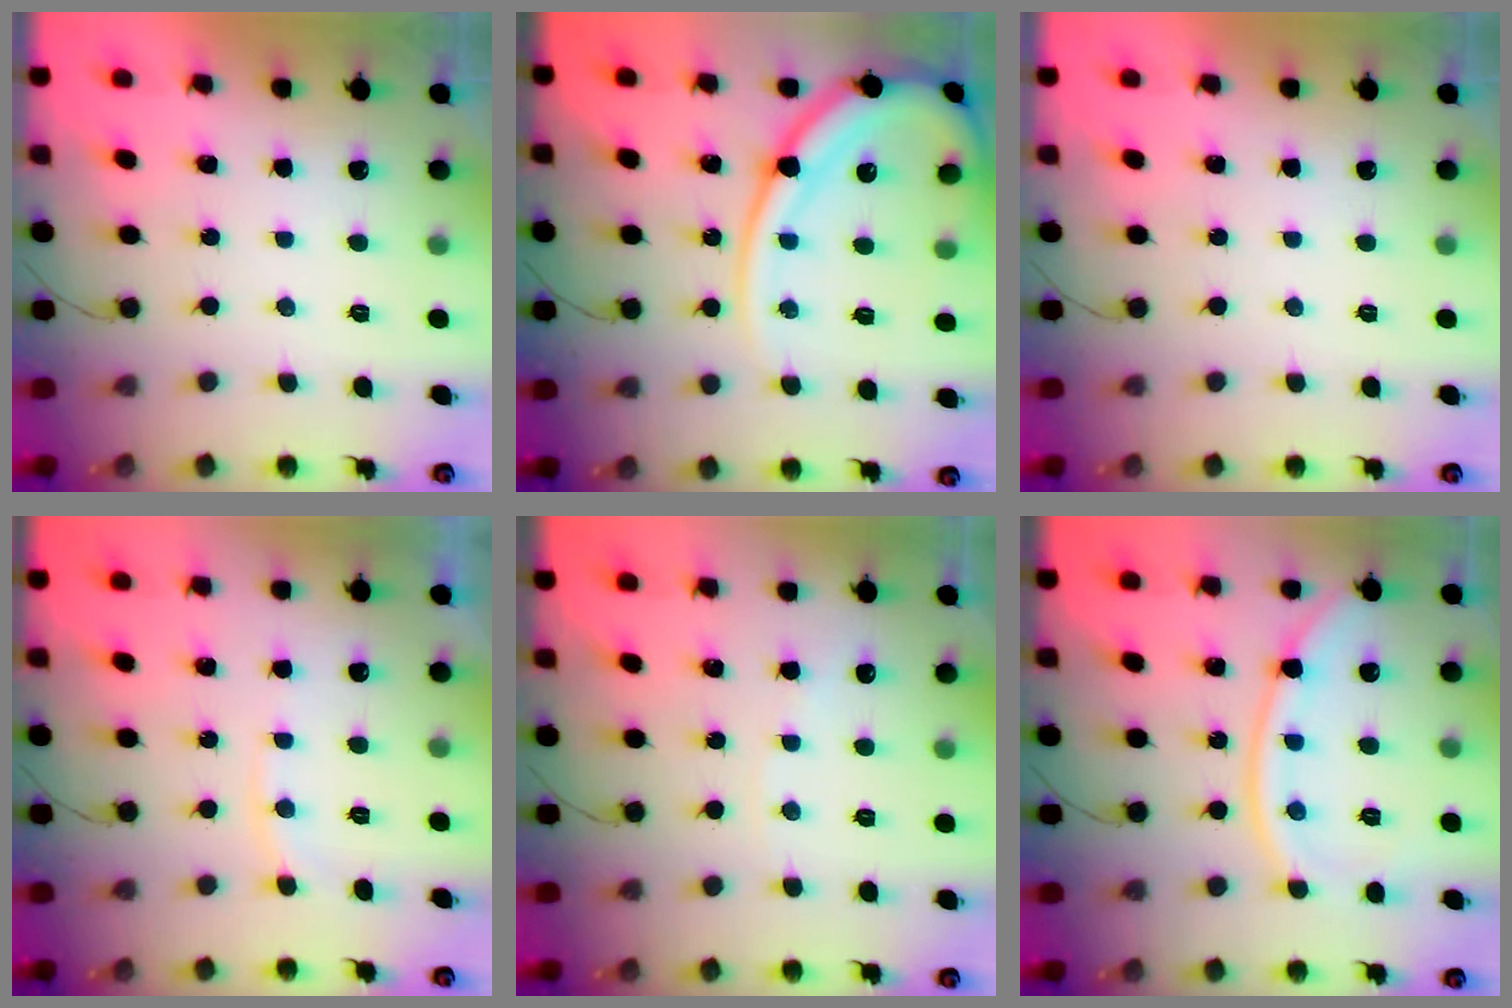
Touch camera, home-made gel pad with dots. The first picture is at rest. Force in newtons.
{"total": 17.3, "press": 17.2, "slide": 1.9}
{"total": 0.0}
{"total": 4.4, "press": 4.4, "slide": 0.5}
{"total": 2.7, "press": 2.7, "slide": 0.5}
{"total": 12.3, "press": 12.1, "slide": 1.6}